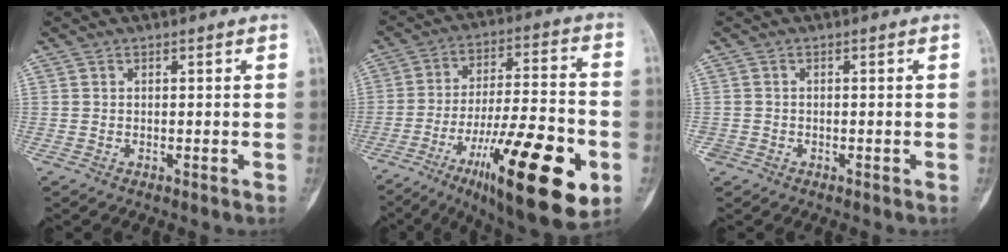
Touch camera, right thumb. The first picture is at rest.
{"total": 25.2, "force": [-10.3, 7.0, 21.9], "torque": [-0.322, 0.037, -0.153]}
{"total": 1.0, "force": [-0.5, 0.9, 0.0], "torque": [0.006, 0.005, -0.012]}